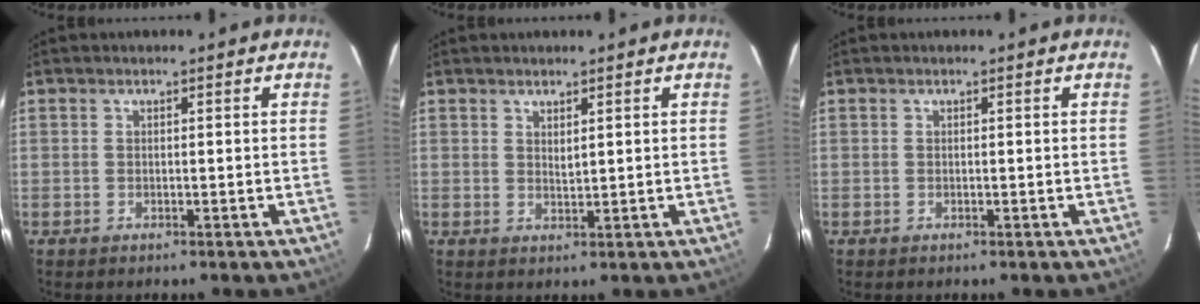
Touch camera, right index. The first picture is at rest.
{"total": 1.5, "force": [1.0, 0.5, 1.0], "torque": [-0.017, -0.001, 0.018]}
{"total": 0.0}